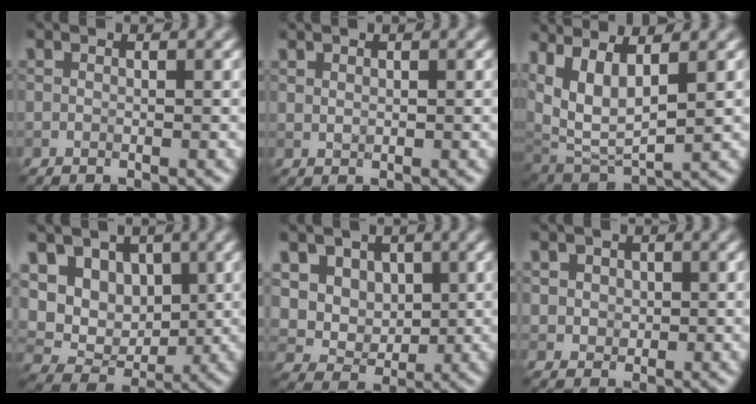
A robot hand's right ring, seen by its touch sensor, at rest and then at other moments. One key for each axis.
{"total": 0.7, "fx": 0.5, "fy": 0.4, "fz": 0.3, "tx": -0.008, "ty": -0.001, "tz": 0.012}
{"total": 6.8, "fx": 2.9, "fy": 3.0, "fz": 5.4, "tx": -0.115, "ty": 0.000, "tz": 0.061}
{"total": 9.9, "fx": 3.3, "fy": 7.6, "fz": 5.4, "tx": -0.089, "ty": 0.016, "tz": 0.045}
{"total": 7.0, "fx": 2.5, "fy": 5.8, "fz": 3.1, "tx": -0.069, "ty": 0.002, "tz": 0.046}
{"total": 2.5, "fx": 0.9, "fy": 2.0, "fz": 1.1, "tx": -0.024, "ty": 0.005, "tz": 0.021}